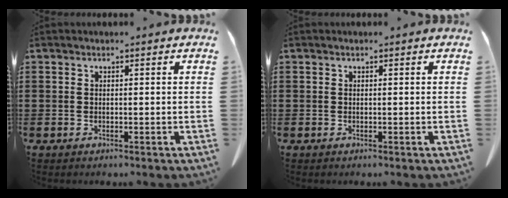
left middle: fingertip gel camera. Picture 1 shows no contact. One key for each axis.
{"total": 0.0}